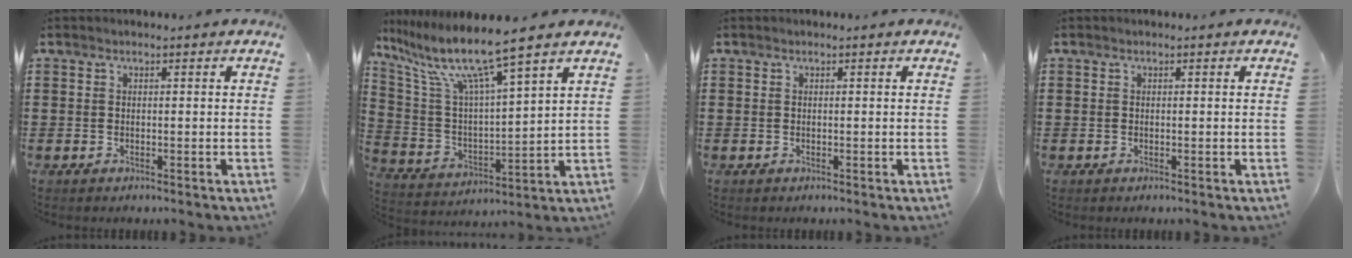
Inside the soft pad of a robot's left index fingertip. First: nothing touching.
{"total": 10.2, "force": [7.9, -0.1, 6.5], "torque": [-0.157, -0.050, 0.128]}
{"total": 0.0}
{"total": 0.0}